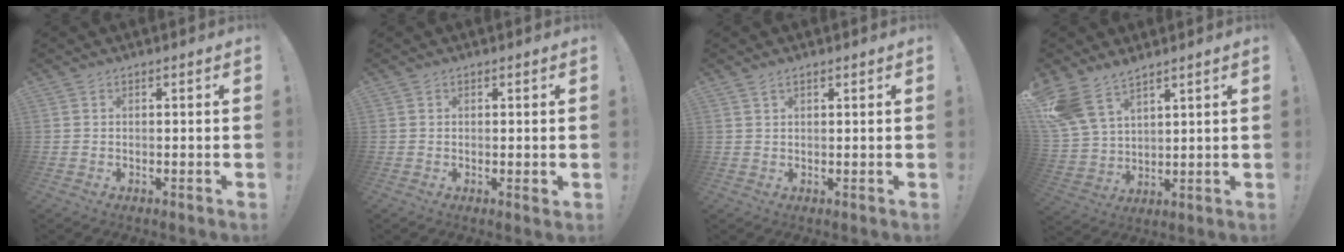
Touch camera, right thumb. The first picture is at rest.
{"total": 1.0, "force": [0.2, 0.2, 0.9], "torque": [-0.008, -0.003, 0.002]}
{"total": 1.7, "force": [1.1, 0.7, 1.0], "torque": [-0.016, -0.002, 0.021]}
{"total": 11.2, "force": [8.5, 5.4, 4.8], "torque": [-0.104, -0.043, 0.168]}